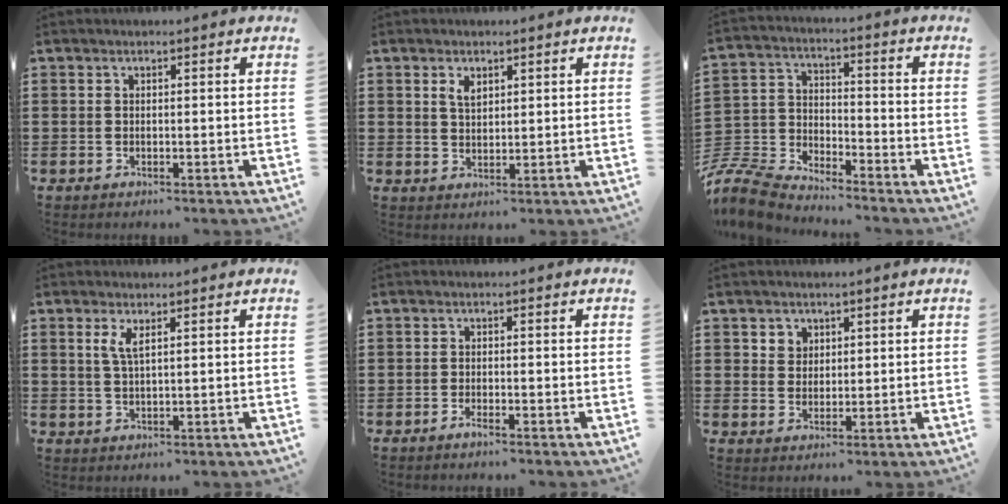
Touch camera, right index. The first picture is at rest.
{"total": 2.2, "force": [1.3, 1.2, 1.3], "torque": [-0.028, 0.004, 0.023]}
{"total": 7.8, "force": [-7.6, 1.3, 1.5], "torque": [-0.066, -0.006, -0.161]}
{"total": 2.7, "force": [1.2, 0.7, 2.3], "torque": [-0.049, 0.004, 0.020]}
{"total": 1.1, "force": [-0.9, -0.1, 0.7], "torque": [-0.014, -0.009, -0.014]}
{"total": 2.5, "force": [1.3, 2.1, 0.1], "torque": [-0.012, 0.010, 0.024]}